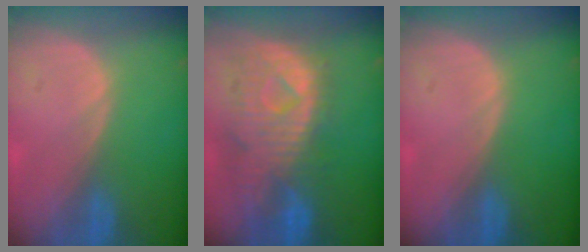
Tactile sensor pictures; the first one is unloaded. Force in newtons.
{"total": 11.4, "press": 9.9, "slide": 5.7}
{"total": 0.0}